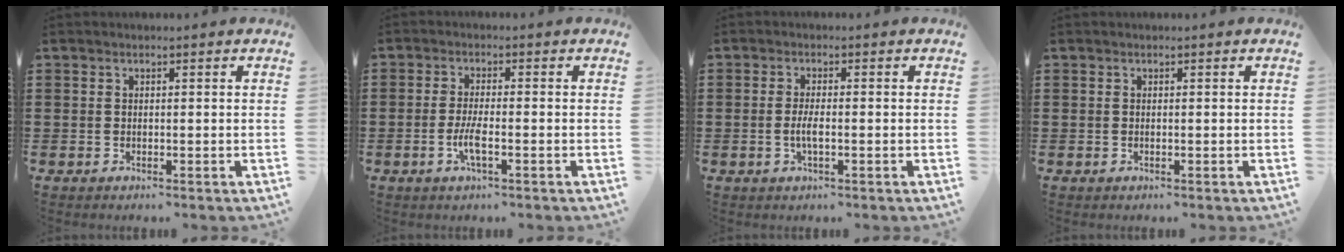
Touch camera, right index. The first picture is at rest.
{"total": 3.6, "force": [-1.4, 0.6, 3.2], "torque": [-0.068, -0.004, -0.030]}
{"total": 2.6, "force": [-0.7, 0.5, 2.5], "torque": [-0.059, -0.006, -0.016]}
{"total": 0.0}